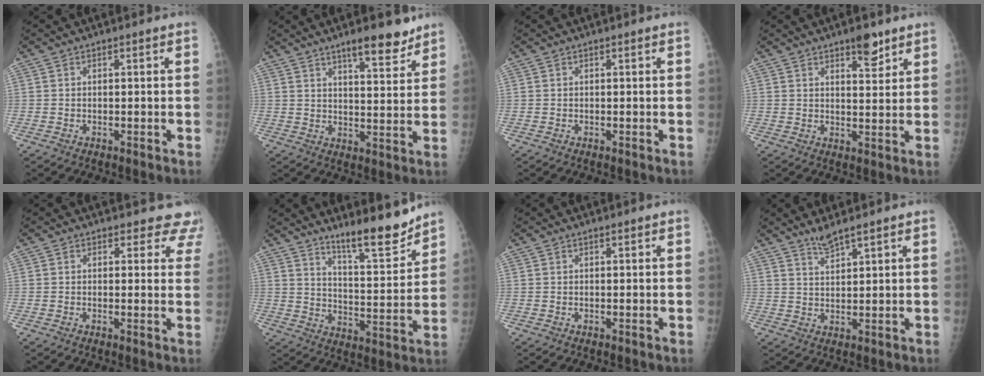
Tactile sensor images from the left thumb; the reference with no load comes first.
{"total": 8.5, "force": [6.3, 2.0, 5.4], "torque": [-0.053, -0.042, 0.095]}
{"total": 0.0}
{"total": 5.1, "force": [3.4, 1.8, 3.2], "torque": [-0.026, -0.023, 0.052]}
{"total": 5.4, "force": [4.7, 2.7, 0.0], "torque": [0.048, -0.019, 0.023]}
{"total": 11.5, "force": [9.8, 1.4, 6.0], "torque": [-0.068, -0.081, 0.163]}
{"total": 0.0}
{"total": 3.3, "force": [2.9, 0.1, 1.7], "torque": [-0.026, -0.016, 0.059]}